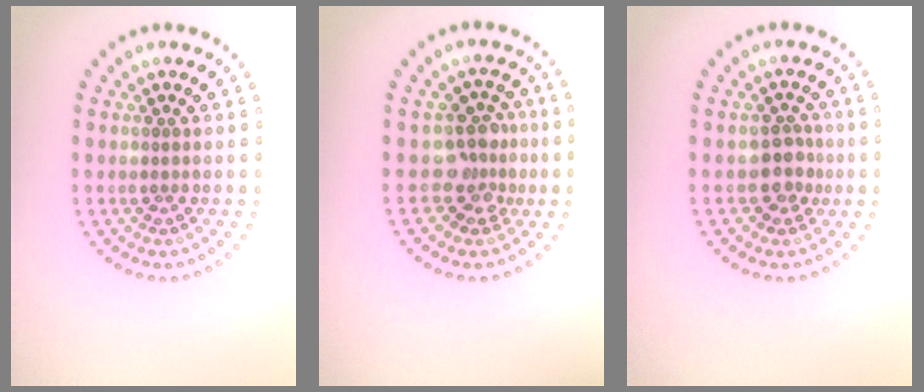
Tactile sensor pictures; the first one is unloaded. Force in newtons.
{"total": 2.9, "press": 2.4, "slide": 1.6}
{"total": 2.3, "press": 2.1, "slide": 1.1}